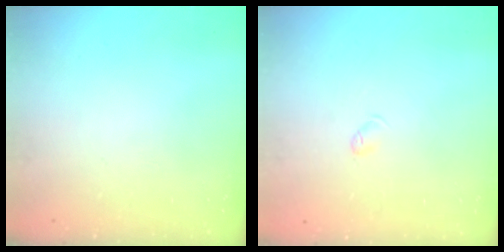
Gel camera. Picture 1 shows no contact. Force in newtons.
{"total": 3.0, "press": 2.9, "slide": 0.6}